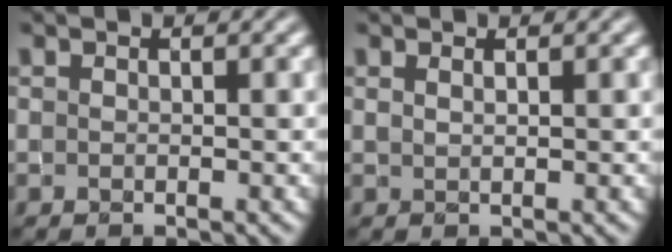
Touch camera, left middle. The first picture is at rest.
{"total": 0.6, "force": [0.6, 0.1, 0.3], "torque": [-0.002, 0.002, 0.009]}